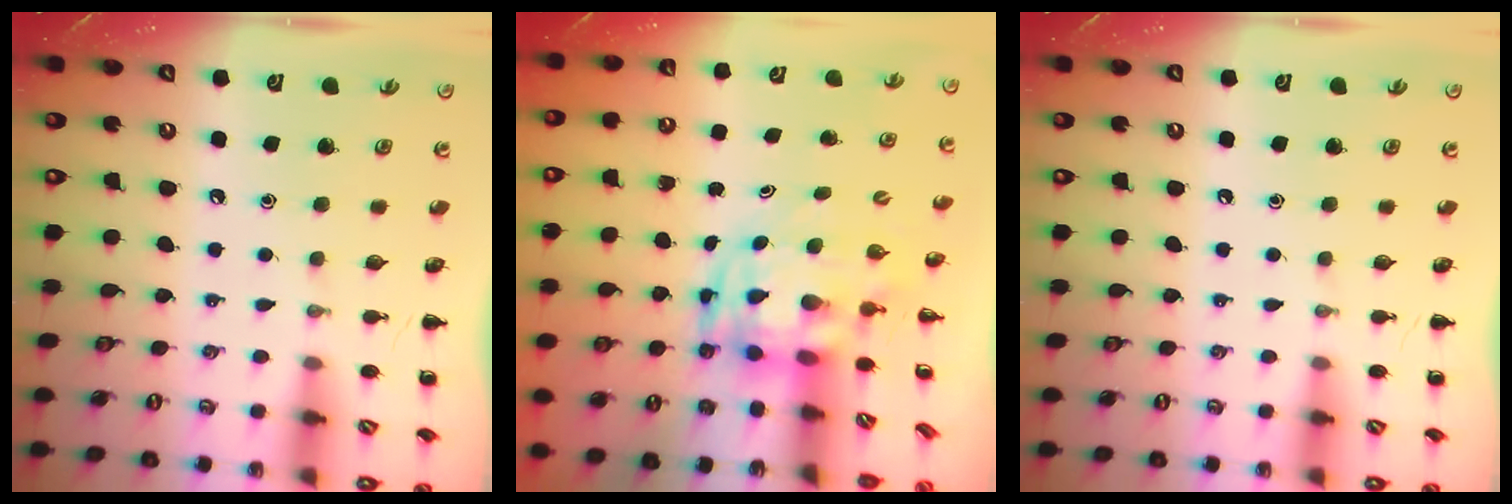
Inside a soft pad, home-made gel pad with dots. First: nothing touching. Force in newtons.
{"total": 3.3, "press": 3.2, "slide": 0.8}
{"total": 0.0}